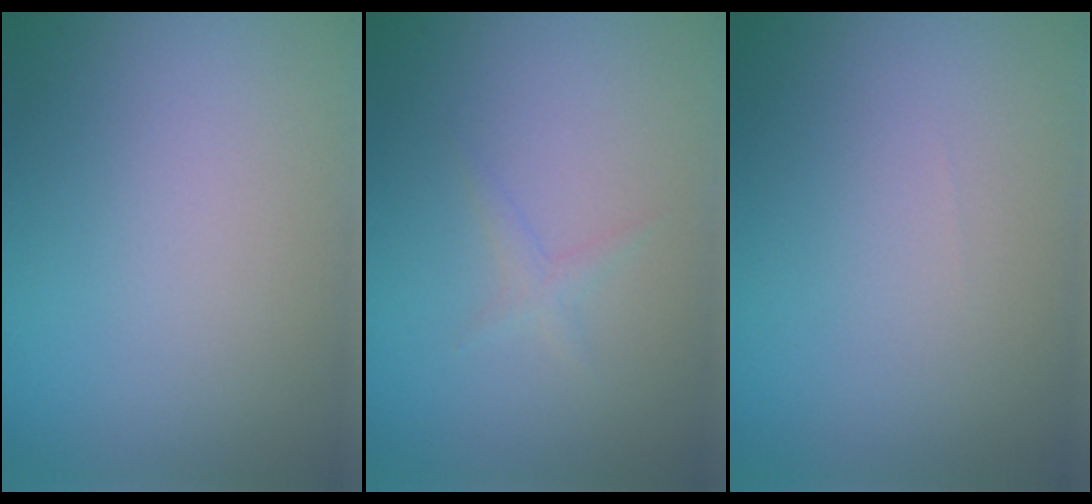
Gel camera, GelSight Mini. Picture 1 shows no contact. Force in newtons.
{"total": 0.9, "press": 0.9, "slide": 0.0}
{"total": 0.0}